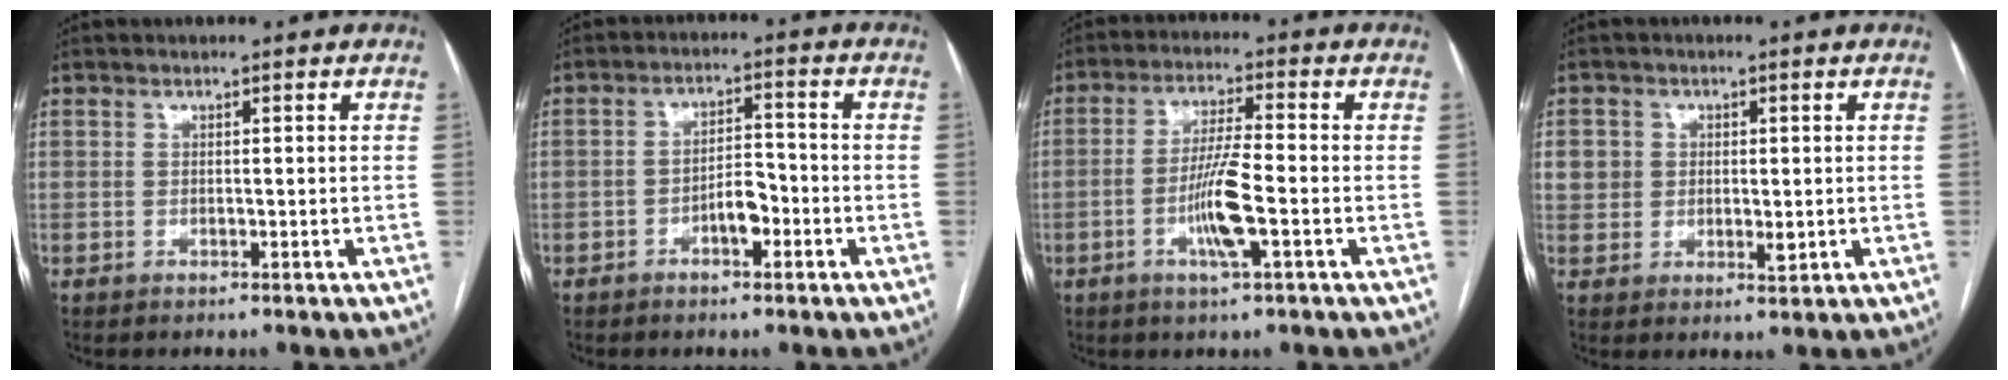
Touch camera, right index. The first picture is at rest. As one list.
[{"total": 4.5, "force": [-2.0, 1.7, 3.6], "torque": [-0.057, 0.010, -0.035]}, {"total": 7.7, "force": [-2.4, 0.3, 7.4], "torque": [-0.143, -0.004, -0.047]}, {"total": 4.5, "force": [0.6, 3.9, 2.2], "torque": [-0.024, 0.000, 0.012]}]